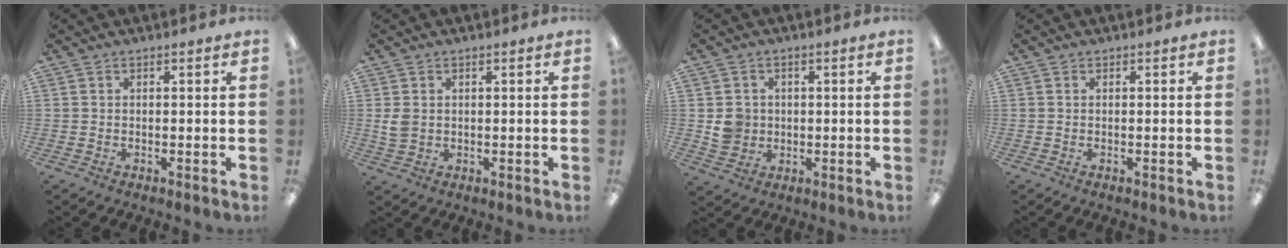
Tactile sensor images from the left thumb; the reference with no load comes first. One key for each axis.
{"total": 3.5, "fx": 0.5, "fy": 2.6, "fz": 2.2, "tx": -0.042, "ty": 0.006, "tz": 0.012}
{"total": 5.1, "fx": 0.3, "fy": 4.9, "fz": 1.4, "tx": -0.011, "ty": 0.003, "tz": 0.005}
{"total": 0.0}